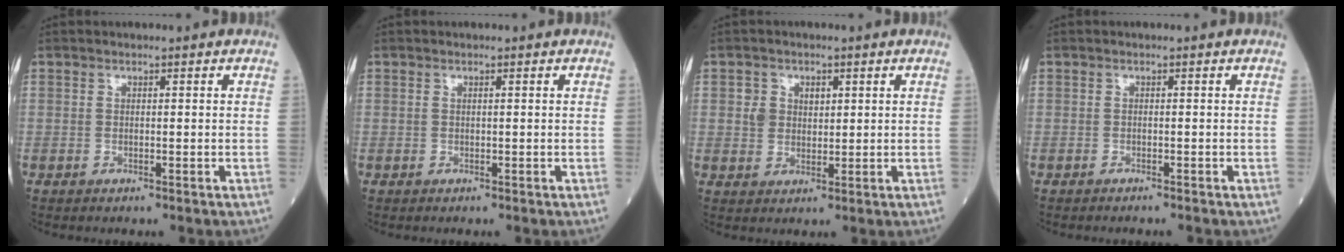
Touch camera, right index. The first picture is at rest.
{"total": 0.0}
{"total": 3.5, "force": [1.0, 2.9, 1.7], "torque": [-0.026, 0.008, 0.017]}
{"total": 0.9, "force": [-0.9, 0.0, 0.1], "torque": [-0.002, -0.001, -0.014]}